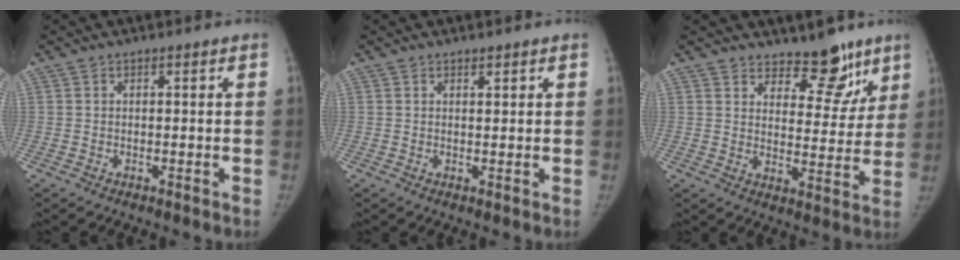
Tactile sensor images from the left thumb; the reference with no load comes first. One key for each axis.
{"total": 1.0, "fx": 0.8, "fy": 0.4, "fz": 0.5, "tx": -0.002, "ty": -0.005, "tz": 0.012}
{"total": 10.2, "fx": 7.8, "fy": 4.8, "fz": 4.5, "tx": -0.013, "ty": -0.054, "tz": 0.116}